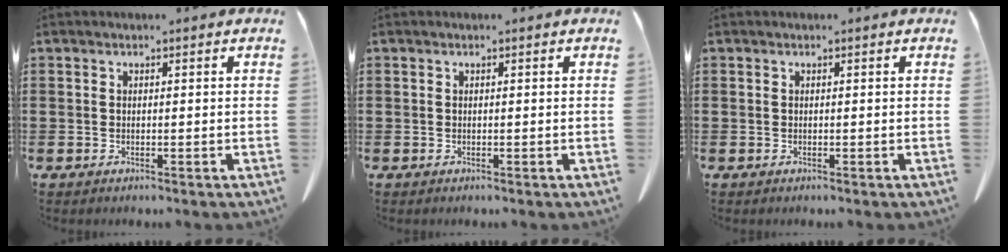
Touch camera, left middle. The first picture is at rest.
{"total": 0.0}
{"total": 0.0}